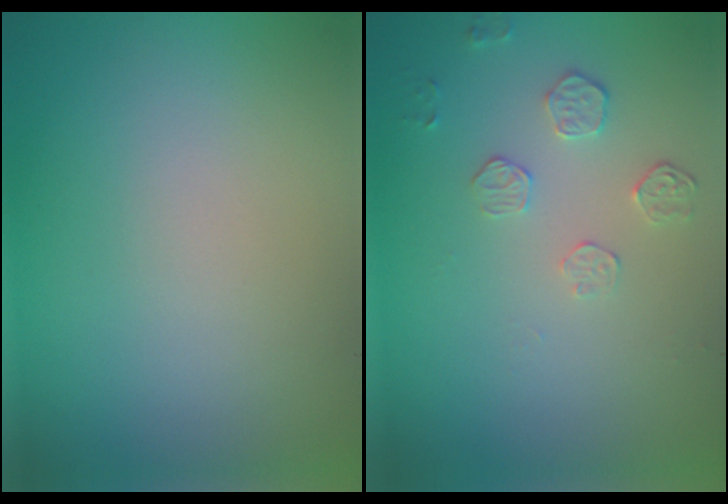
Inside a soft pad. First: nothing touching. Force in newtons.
{"total": 1.7, "press": 1.0, "slide": 1.4}